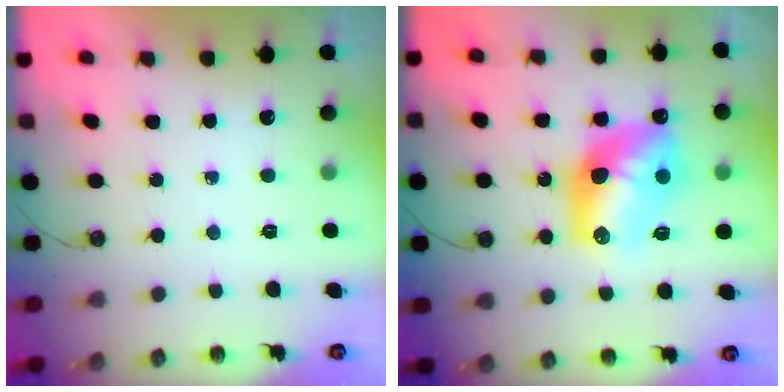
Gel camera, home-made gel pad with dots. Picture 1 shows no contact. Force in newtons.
{"total": 14.3, "press": 14.2, "slide": 0.8}